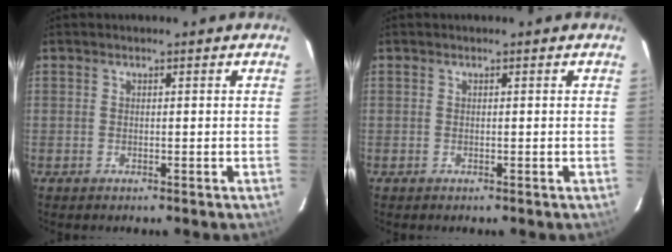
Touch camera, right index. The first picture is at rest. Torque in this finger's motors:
{"motor_torque": [0.00, 0.00, 0.00, 0.00]}